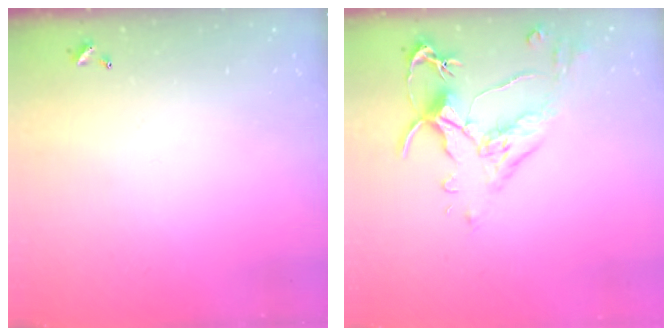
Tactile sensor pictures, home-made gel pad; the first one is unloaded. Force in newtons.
{"total": 2.6, "press": 2.2, "slide": 1.3}